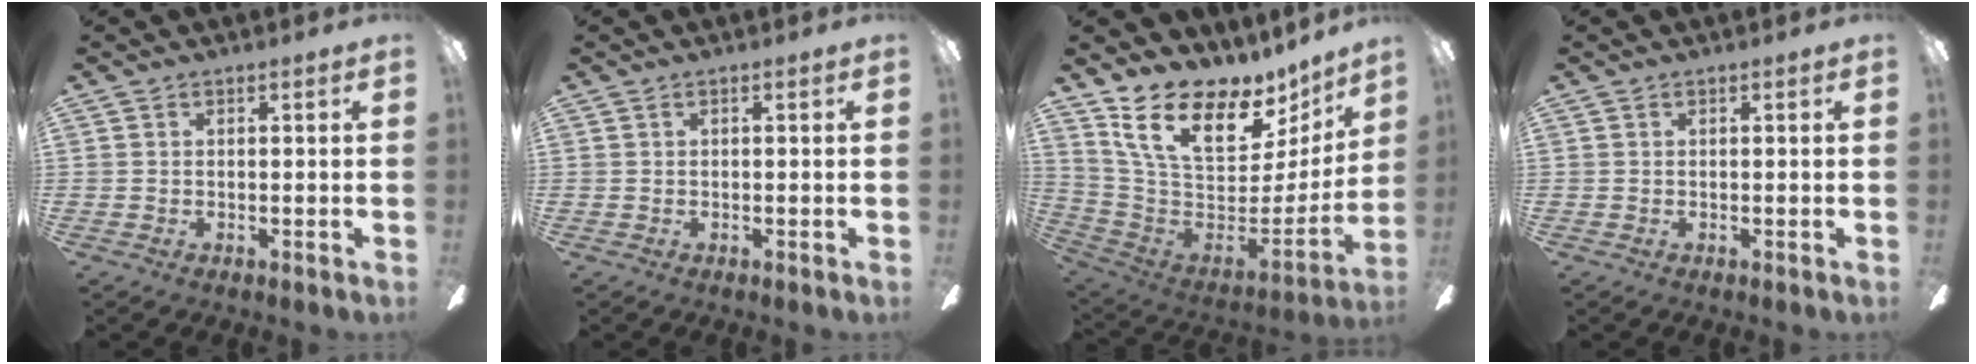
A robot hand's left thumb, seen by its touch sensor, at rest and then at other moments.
{"total": 0.0}
{"total": 19.5, "force": [12.3, 9.5, 11.7], "torque": [-0.197, -0.090, 0.221]}
{"total": 0.0}